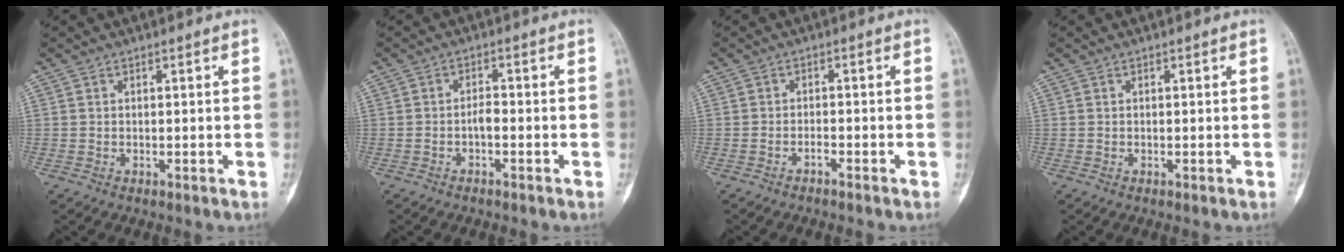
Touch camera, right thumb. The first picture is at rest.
{"total": 1.9, "force": [-0.8, 0.7, 1.5], "torque": [-0.021, 0.012, -0.018]}
{"total": 1.2, "force": [-1.1, 0.1, 0.6], "torque": [-0.015, 0.014, -0.019]}
{"total": 0.0}